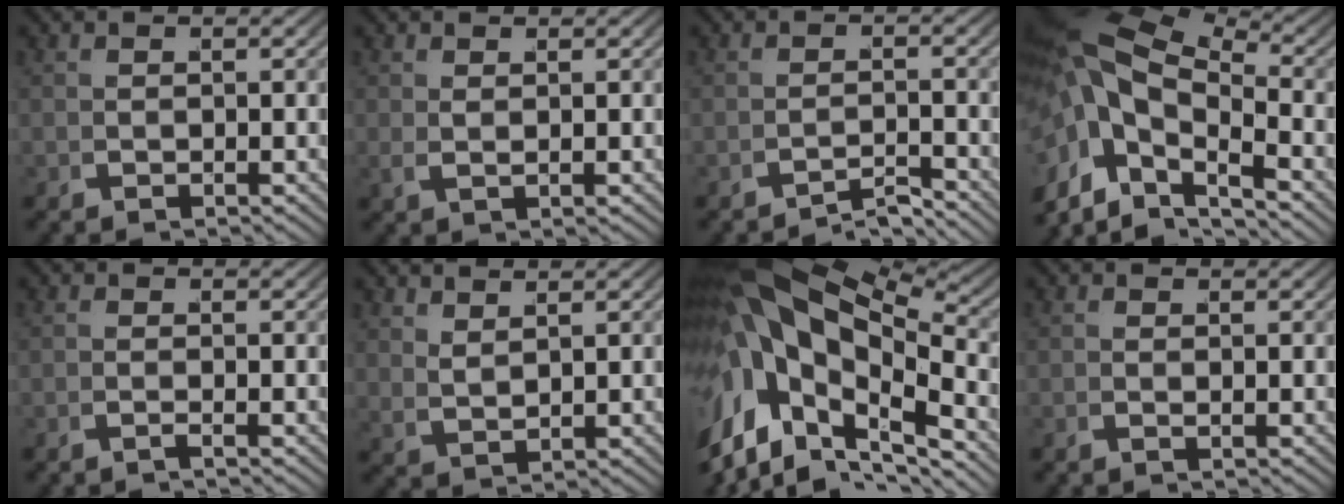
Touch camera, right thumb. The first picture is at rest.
{"total": 0.9, "force": [0.5, -0.7, 0.3], "torque": [0.002, 0.007, 0.009]}
{"total": 3.0, "force": [-2.7, -1.1, -0.7], "torque": [0.027, 0.007, -0.057]}
{"total": 10.1, "force": [-0.8, 6.5, 7.6], "torque": [-0.163, -0.018, -0.021]}
{"total": 1.5, "force": [-0.6, -1.1, -0.8], "torque": [0.021, 0.011, -0.022]}
{"total": 1.5, "force": [1.3, -0.2, 0.8], "torque": [-0.011, 0.011, 0.022]}
{"total": 14.4, "force": [-0.8, 8.6, 11.5], "torque": [-0.225, -0.023, -0.002]}
{"total": 0.6, "force": [-0.1, -0.5, -0.3], "torque": [0.009, 0.006, -0.007]}